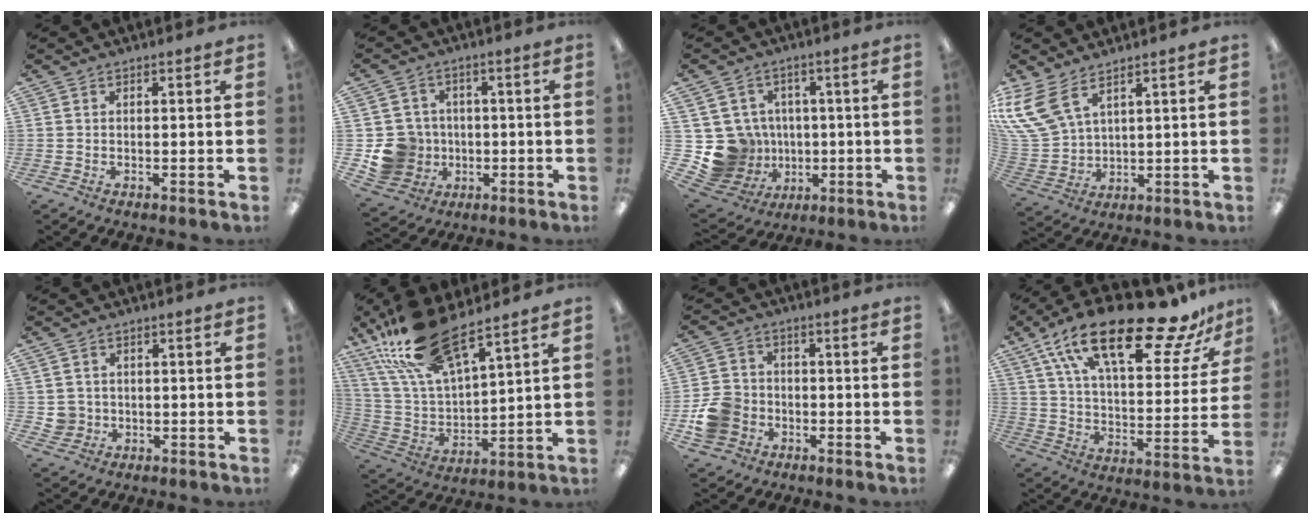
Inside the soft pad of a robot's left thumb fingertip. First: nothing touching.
{"total": 10.4, "force": [-2.2, 9.8, 2.5], "torque": [-0.069, 0.020, -0.025]}
{"total": 12.5, "force": [-1.4, 12.0, 3.1], "torque": [-0.094, 0.001, -0.002]}
{"total": 11.8, "force": [7.1, 6.4, 6.9], "torque": [-0.164, -0.022, 0.138]}
{"total": 3.6, "force": [0.1, 3.5, 0.3], "torque": [-0.007, 0.003, 0.004]}
{"total": 19.4, "force": [14.5, 6.6, 11.1], "torque": [-0.234, -0.078, 0.258]}
{"total": 9.0, "force": [-3.1, 7.7, 3.5], "torque": [-0.077, 0.030, -0.053]}
{"total": 26.4, "force": [17.5, 8.9, 17.7], "torque": [-0.290, -0.106, 0.288]}